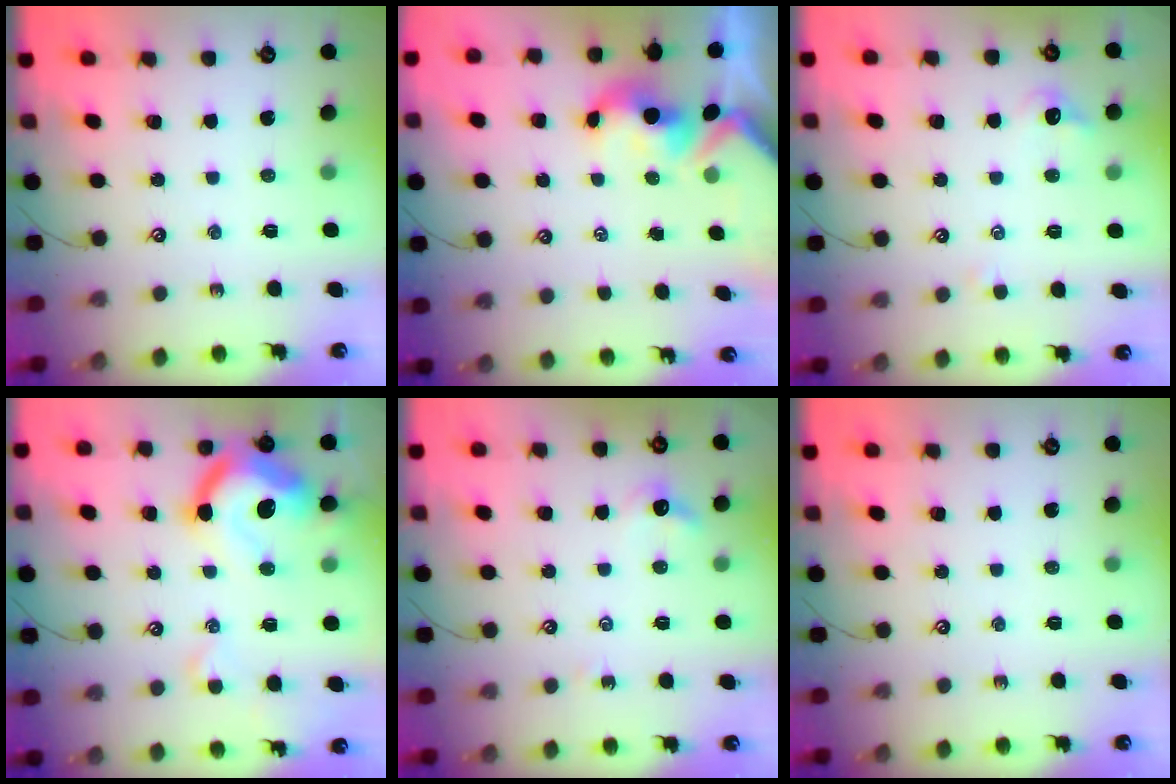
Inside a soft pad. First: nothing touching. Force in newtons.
{"total": 2.1, "press": 2.0, "slide": 0.7}
{"total": 0.8, "press": 0.6, "slide": 0.5}
{"total": 16.4, "press": 16.1, "slide": 2.8}
{"total": 4.6, "press": 4.5, "slide": 0.6}
{"total": 0.0}